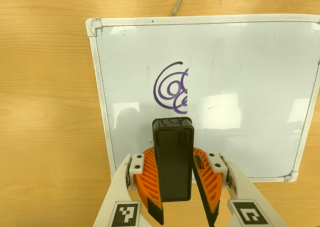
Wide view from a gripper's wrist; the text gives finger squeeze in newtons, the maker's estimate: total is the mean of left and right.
{"total": 9.7, "left": 9.9, "right": 9.5}